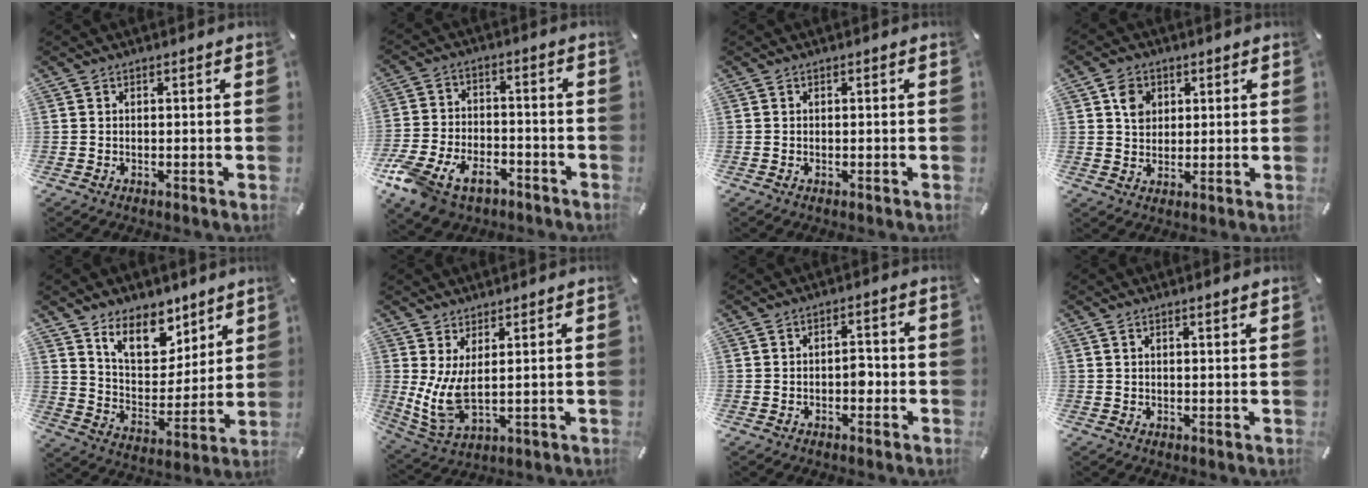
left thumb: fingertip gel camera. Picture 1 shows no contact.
{"total": 11.5, "force": [-6.9, 7.0, 5.9], "torque": [-0.127, 0.036, -0.128]}
{"total": 0.0}
{"total": 5.5, "force": [1.9, 4.7, 2.1], "torque": [-0.029, 0.001, 0.032]}
{"total": 12.9, "force": [9.7, 7.2, 4.7], "torque": [-0.075, -0.070, 0.182]}
{"total": 7.8, "force": [1.9, 3.3, 6.8], "torque": [-0.163, -0.029, 0.039]}
{"total": 2.7, "force": [-0.7, 1.7, 1.9], "torque": [-0.028, 0.004, -0.017]}
{"total": 1.3, "force": [1.1, 0.0, 0.8], "torque": [-0.016, -0.002, 0.019]}